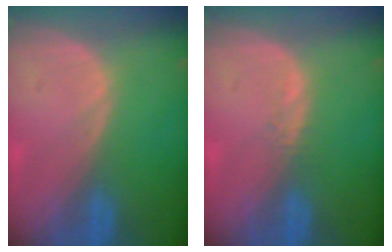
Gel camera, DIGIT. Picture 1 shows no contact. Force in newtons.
{"total": 0.9, "press": 0.8, "slide": 0.4}